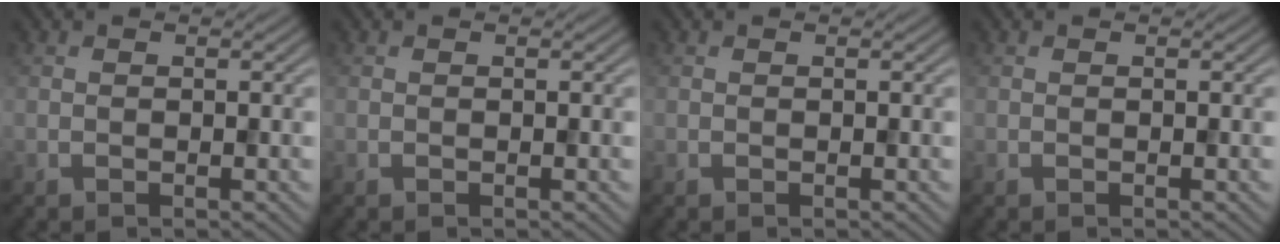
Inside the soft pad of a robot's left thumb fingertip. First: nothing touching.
{"total": 0.0}
{"total": 0.0}
{"total": 0.0}